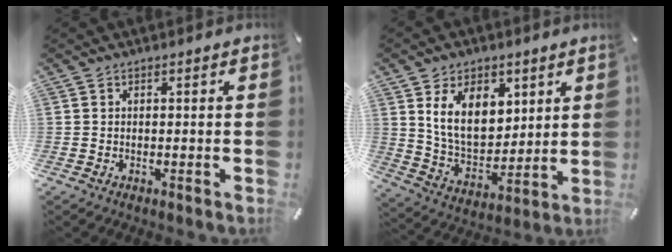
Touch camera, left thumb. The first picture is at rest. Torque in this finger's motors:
{"motor_torque": [1.42, 1.38, 1.47, -1.30, 0.25]}